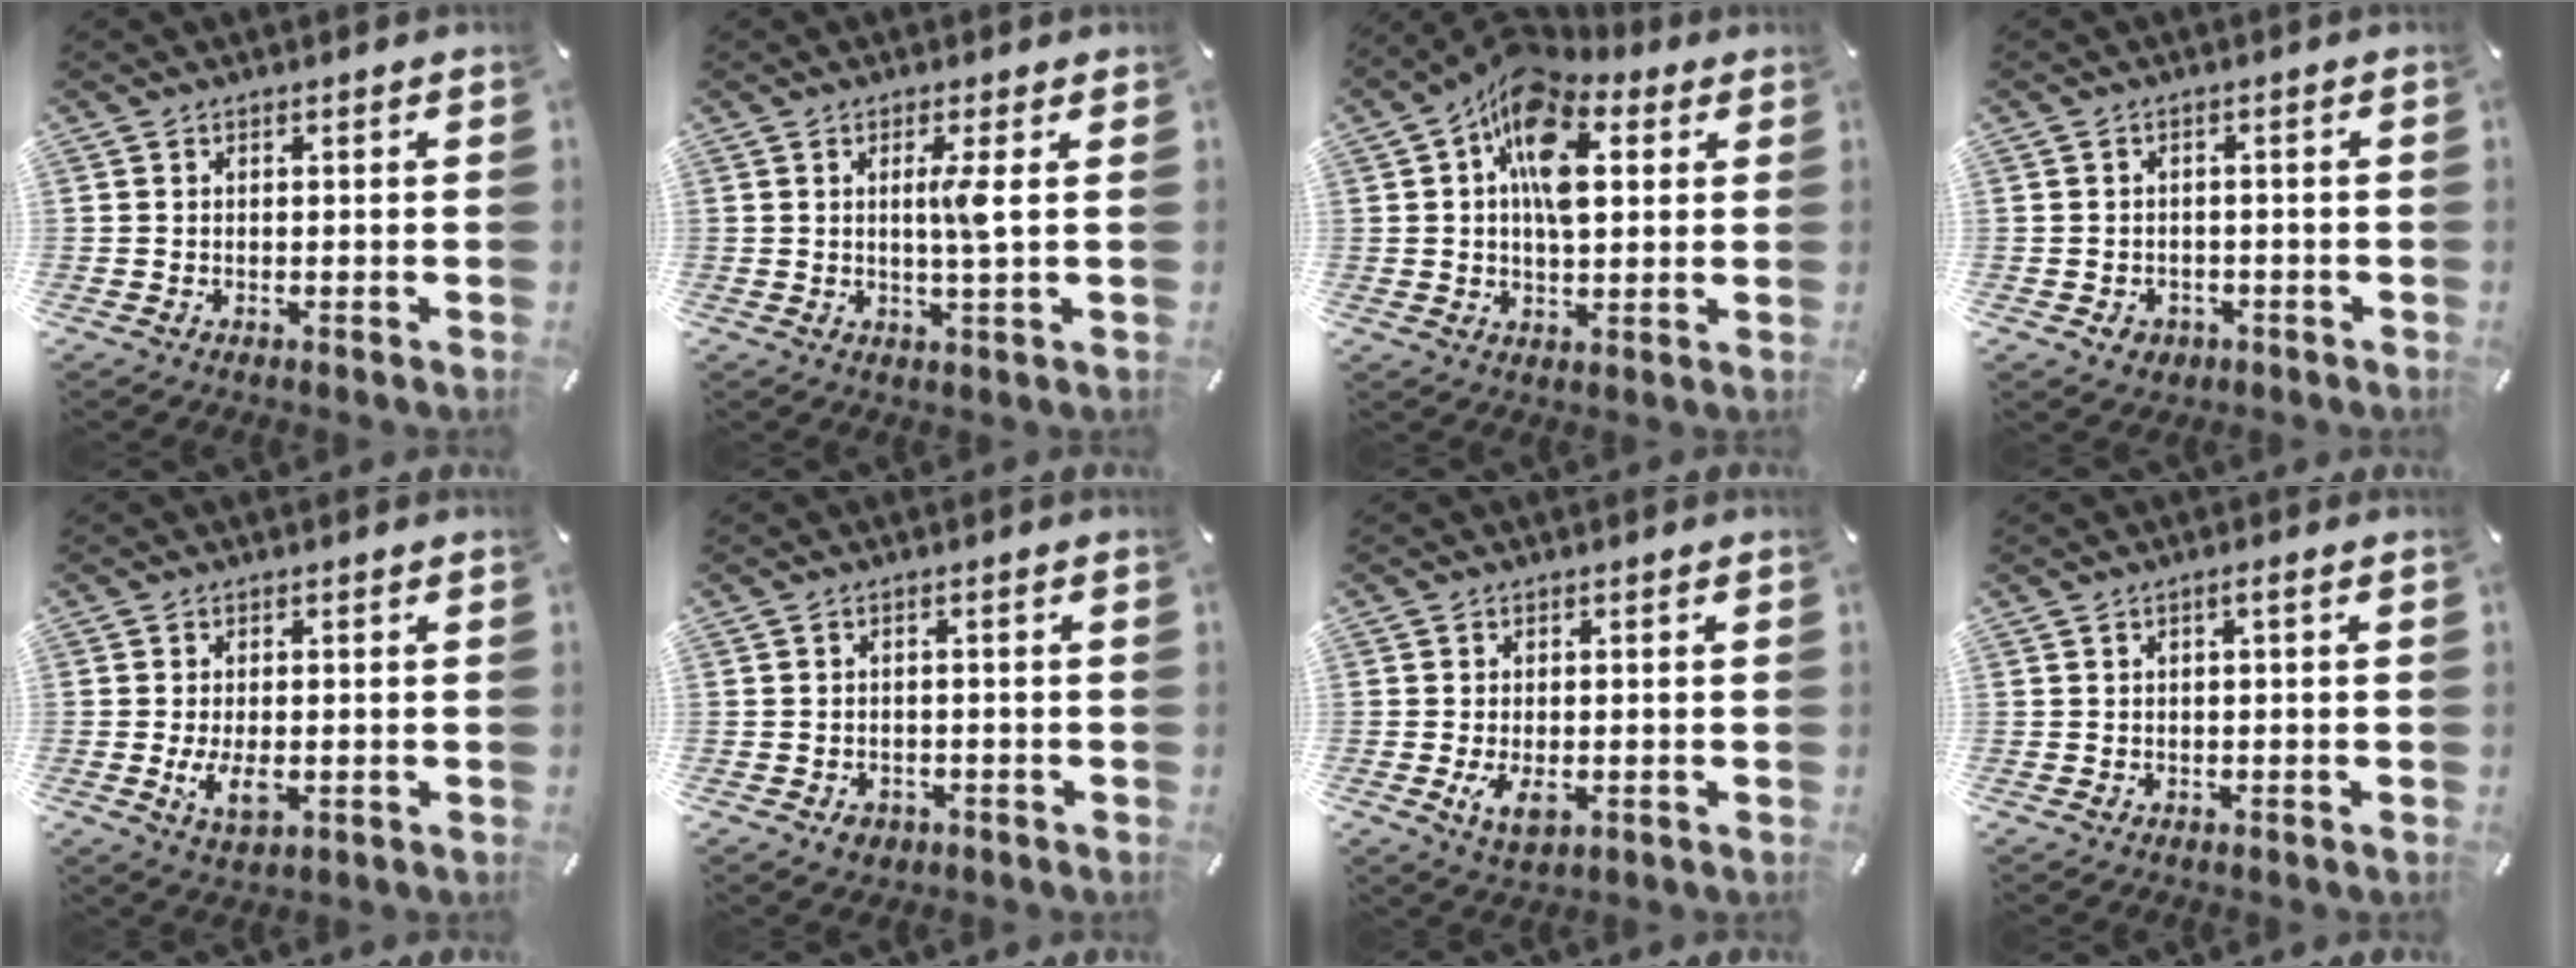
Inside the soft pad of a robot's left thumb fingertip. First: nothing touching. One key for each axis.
{"total": 4.9, "fx": 0.9, "fy": 0.1, "fz": 4.8, "tx": -0.086, "ty": -0.008, "tz": 0.009}
{"total": 14.6, "fx": 4.4, "fy": 8.4, "fz": 11.1, "tx": -0.205, "ty": -0.012, "tz": 0.074}
{"total": 3.1, "fx": -1.3, "fy": 2.7, "fz": 1.0, "tx": -0.007, "ty": 0.003, "tz": -0.026}
{"total": 5.4, "fx": -0.9, "fy": 2.8, "fz": 4.5, "tx": -0.102, "ty": -0.011, "tz": -0.022}
{"total": 2.7, "fx": -1.4, "fy": 2.1, "fz": 1.1, "tx": -0.018, "ty": 0.006, "tz": -0.025}
{"total": 4.6, "fx": -1.0, "fy": 2.7, "fz": 3.6, "tx": -0.072, "ty": -0.011, "tz": -0.022}
{"total": 1.4, "fx": 0.0, "fy": 0.1, "fz": 1.4, "tx": -0.024, "ty": 0.000, "tz": -0.001}